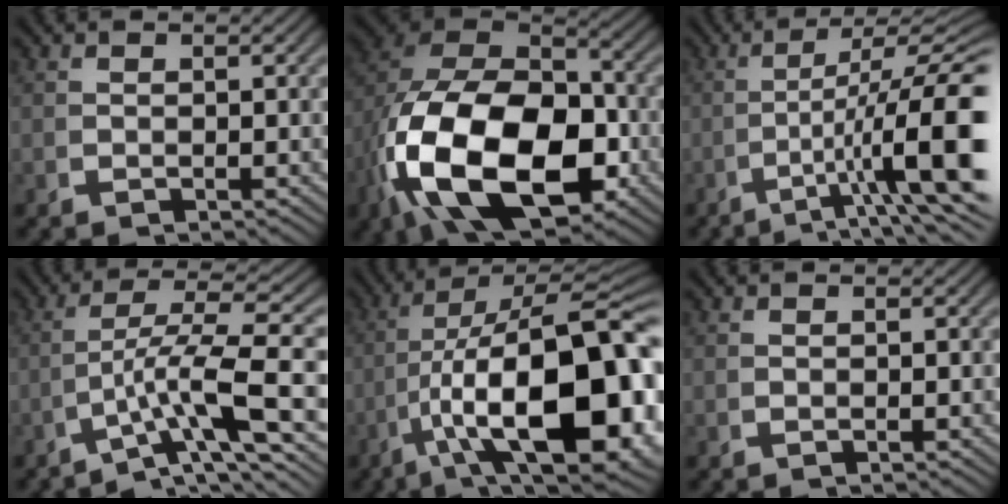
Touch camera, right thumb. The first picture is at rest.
{"total": 20.4, "force": [-2.0, 13.1, 15.5], "torque": [-0.354, -0.084, 0.012]}
{"total": 10.0, "force": [-1.3, 3.9, 9.1], "torque": [-0.150, -0.022, -0.006]}
{"total": 7.4, "force": [-2.1, 2.6, 6.6], "torque": [-0.125, -0.025, -0.016]}
{"total": 19.6, "force": [-3.0, 10.0, 16.6], "torque": [-0.302, -0.090, 0.013]}
{"total": 0.0}